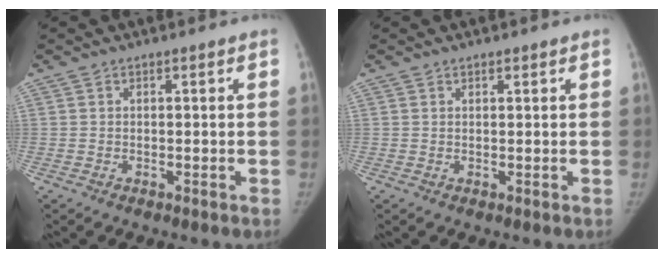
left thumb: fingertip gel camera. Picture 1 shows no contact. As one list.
[{"total": 0.7, "force": [0.6, 0.3, 0.3], "torque": [-0.004, -0.003, 0.009]}]